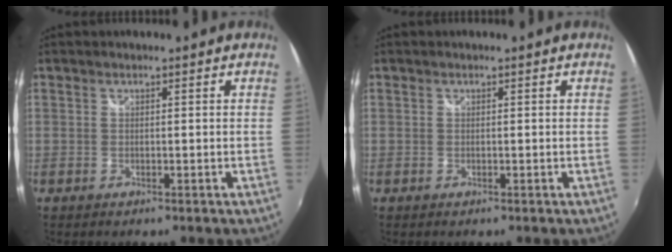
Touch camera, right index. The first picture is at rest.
{"total": 0.0}